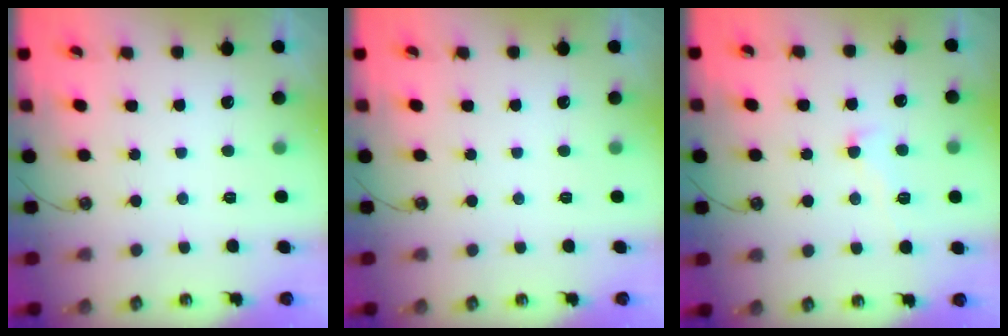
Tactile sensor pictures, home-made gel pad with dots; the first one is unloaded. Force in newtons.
{"total": 0.0}
{"total": 0.8, "press": 0.2, "slide": 0.8}